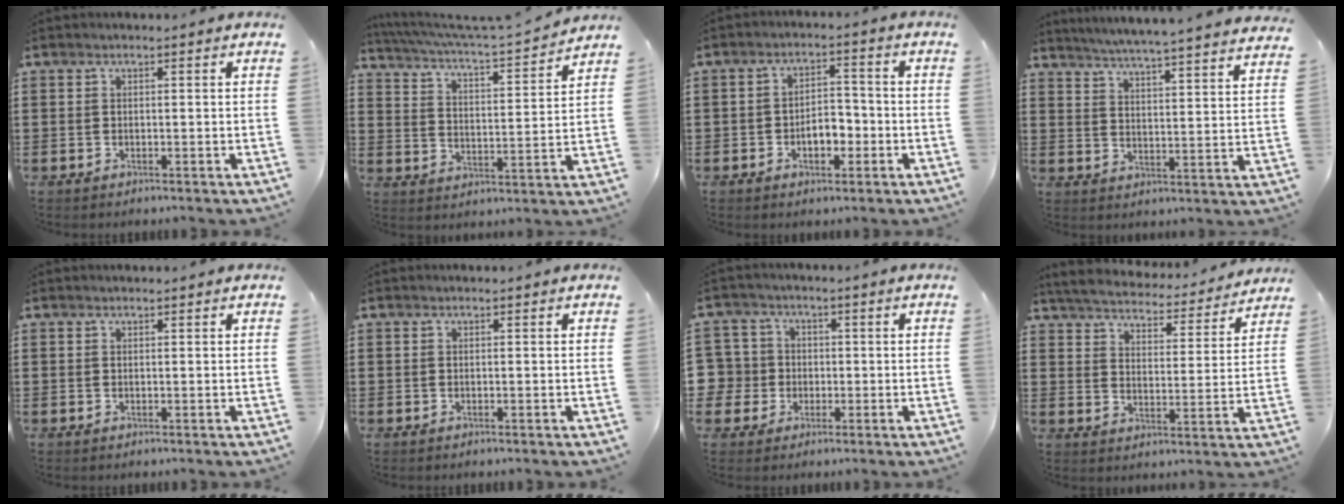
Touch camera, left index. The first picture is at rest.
{"total": 4.3, "force": [3.9, 0.1, 1.7], "torque": [-0.053, -0.034, 0.058]}
{"total": 4.6, "force": [-1.6, 2.6, 3.5], "torque": [-0.056, 0.005, -0.033]}
{"total": 4.6, "force": [4.4, -1.1, 0.9], "torque": [-0.037, -0.039, 0.071]}
{"total": 0.0}
{"total": 0.0}
{"total": 5.3, "force": [-0.6, 5.2, 0.5], "torque": [-0.047, 0.007, -0.016]}
{"total": 4.8, "force": [4.8, 0.0, 0.4], "torque": [-0.035, -0.041, 0.079]}